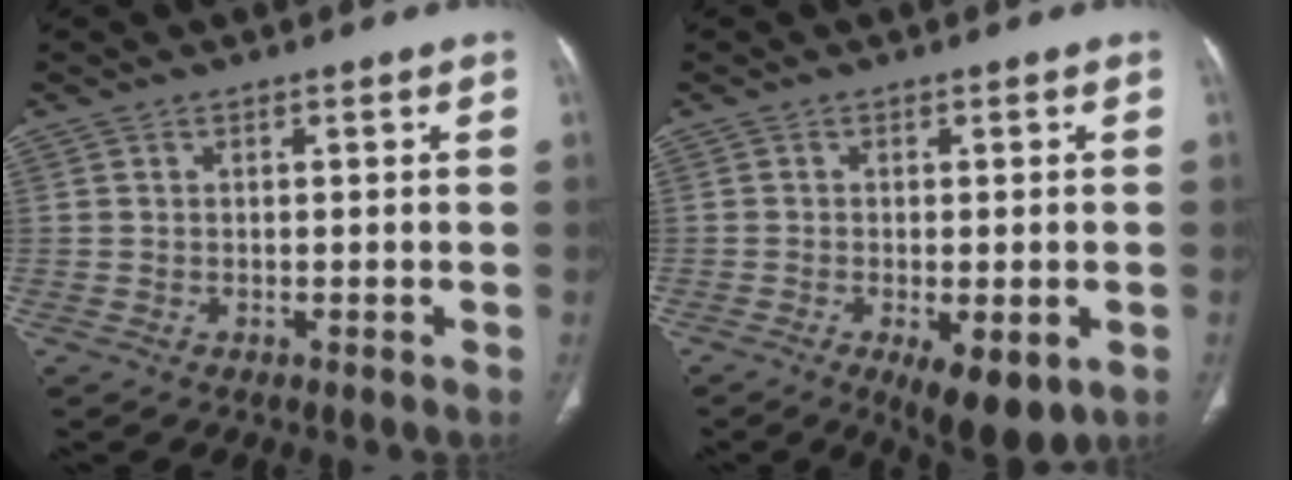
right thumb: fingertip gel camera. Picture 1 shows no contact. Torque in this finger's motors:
{"motor_torque": [-0.43, 0.65, -0.13, 0.03, 0.01]}